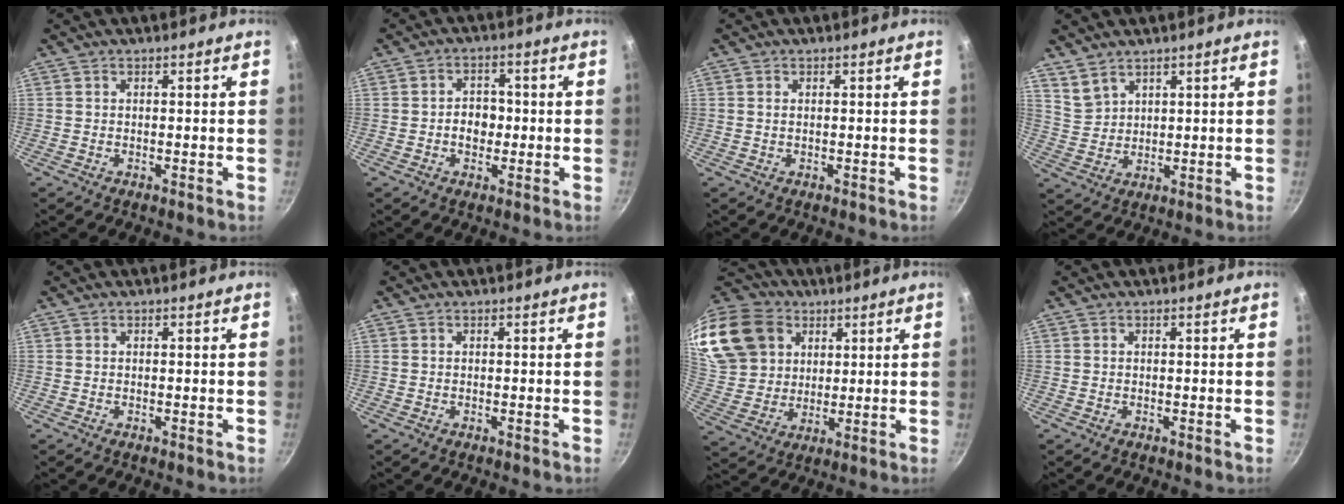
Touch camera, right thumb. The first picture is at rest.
{"total": 4.8, "force": [-0.5, 3.7, 3.0], "torque": [-0.019, 0.006, -0.009]}
{"total": 0.7, "force": [0.2, 0.2, 0.6], "torque": [-0.013, -0.003, 0.005]}
{"total": 4.4, "force": [3.6, 2.3, 1.2], "torque": [-0.014, -0.009, 0.083]}
{"total": 0.0}
{"total": 0.0}
{"total": 22.4, "force": [10.3, 17.2, 9.9], "torque": [-0.218, 0.003, 0.208]}
{"total": 0.0}